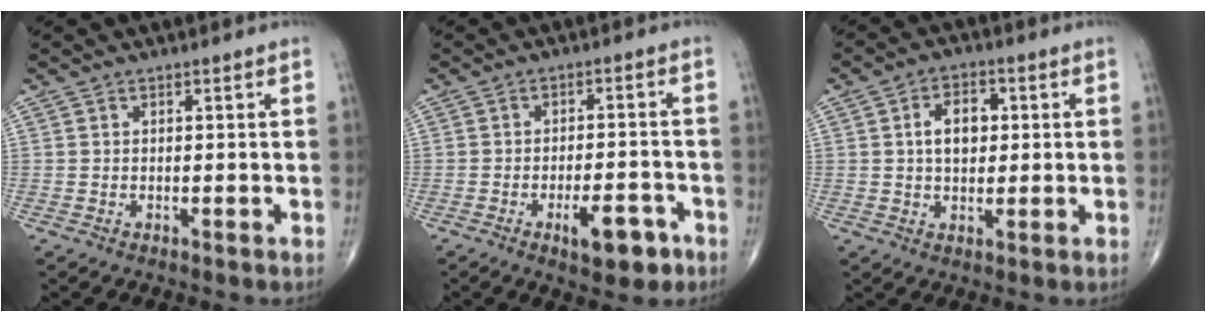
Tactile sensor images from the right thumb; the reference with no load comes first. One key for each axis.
{"total": 7.8, "fx": -4.0, "fy": 3.2, "fz": 5.9, "tx": -0.076, "ty": 0.022, "tz": -0.054}
{"total": 6.9, "fx": 1.1, "fy": 4.5, "fz": 5.1, "tx": -0.064, "ty": 0.009, "tz": 0.015}